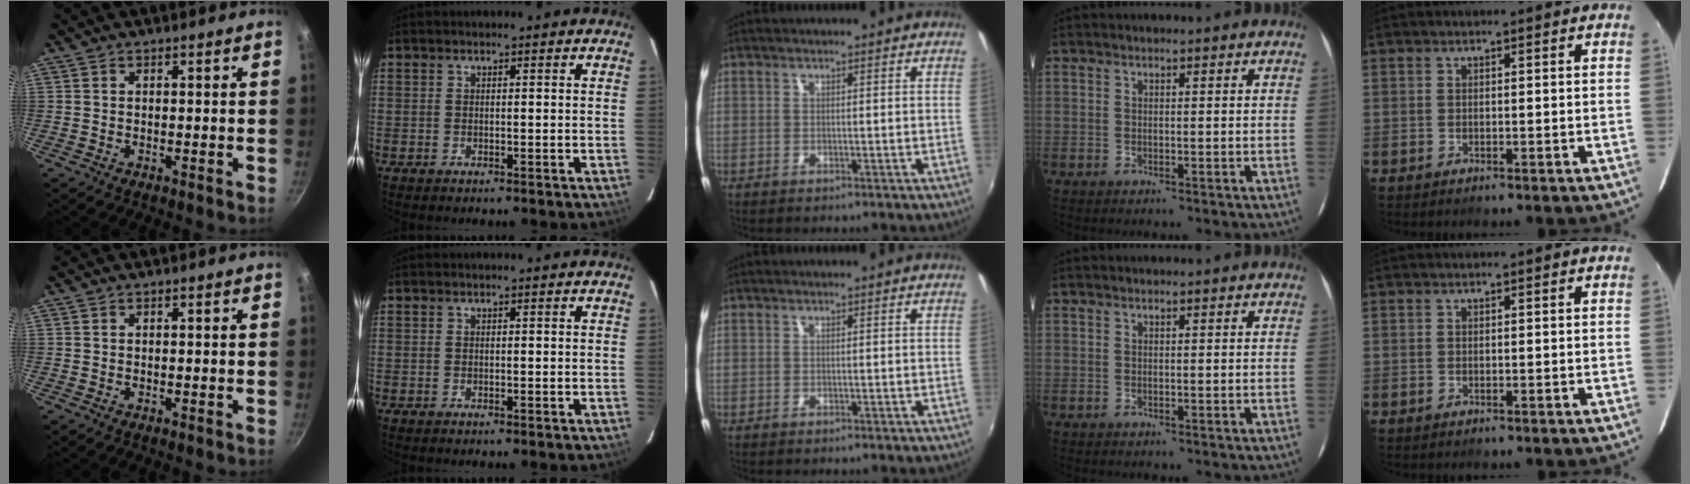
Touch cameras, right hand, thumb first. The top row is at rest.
{}